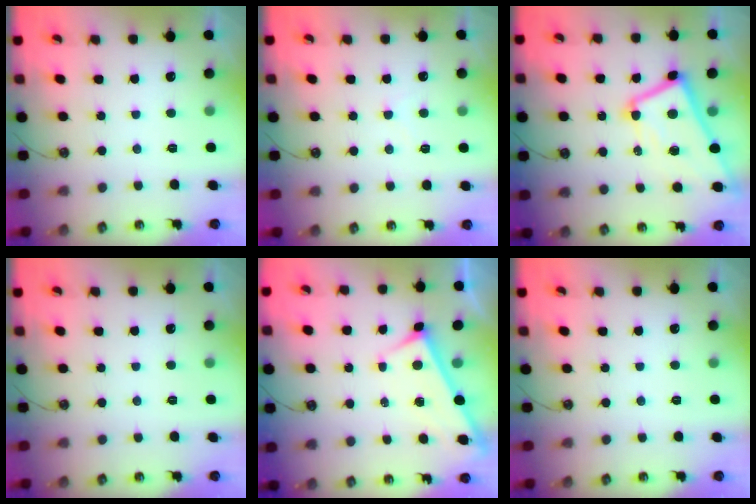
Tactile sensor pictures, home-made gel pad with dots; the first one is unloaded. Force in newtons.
{"total": 0.8, "press": 0.8, "slide": 0.2}
{"total": 10.4, "press": 10.4, "slide": 1.1}
{"total": 0.0}
{"total": 3.0, "press": 3.0, "slide": 0.2}
{"total": 0.0}